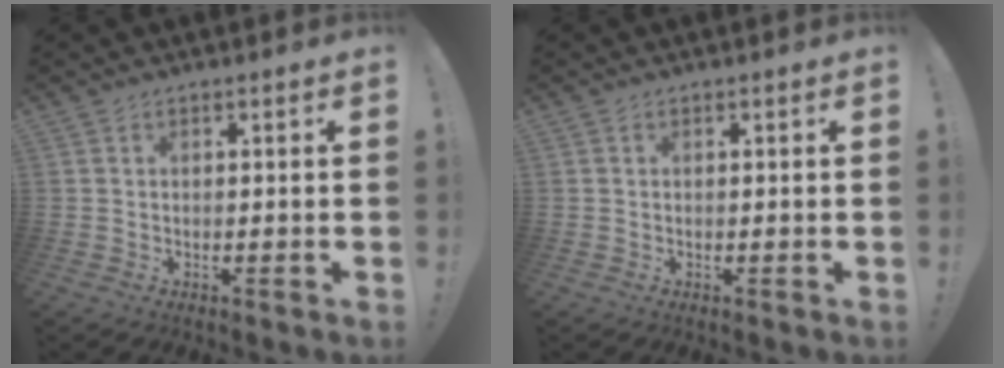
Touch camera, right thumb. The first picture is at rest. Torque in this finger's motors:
{"motor_torque": [-0.14, -0.01, -0.11, 0.05, 0.05]}